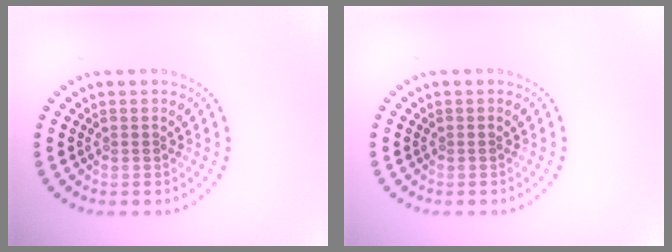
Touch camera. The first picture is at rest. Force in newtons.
{"total": 0.0}